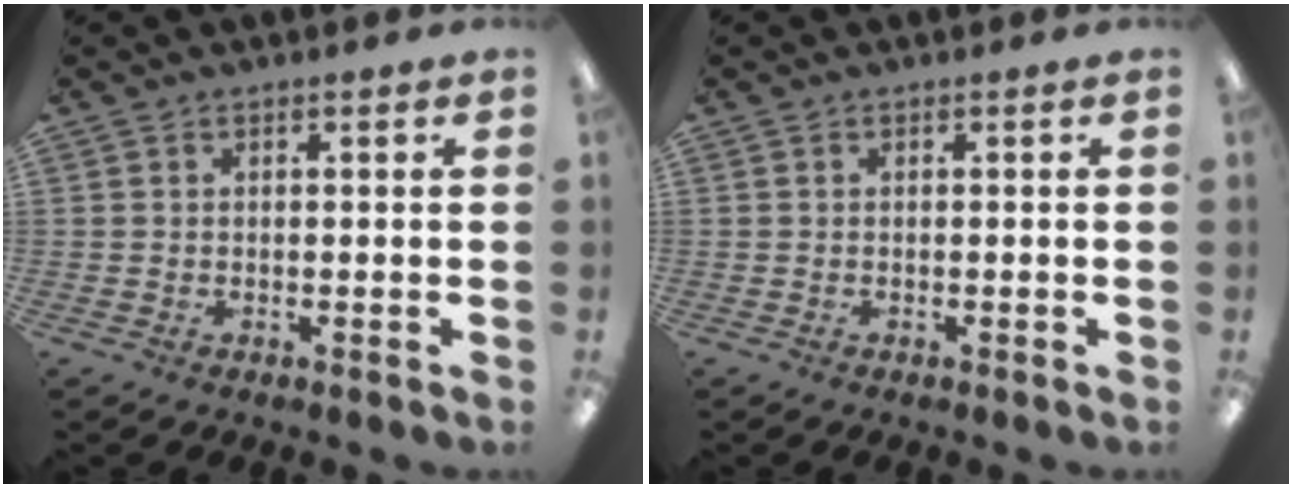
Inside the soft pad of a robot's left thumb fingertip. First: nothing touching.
{"total": 0.0}